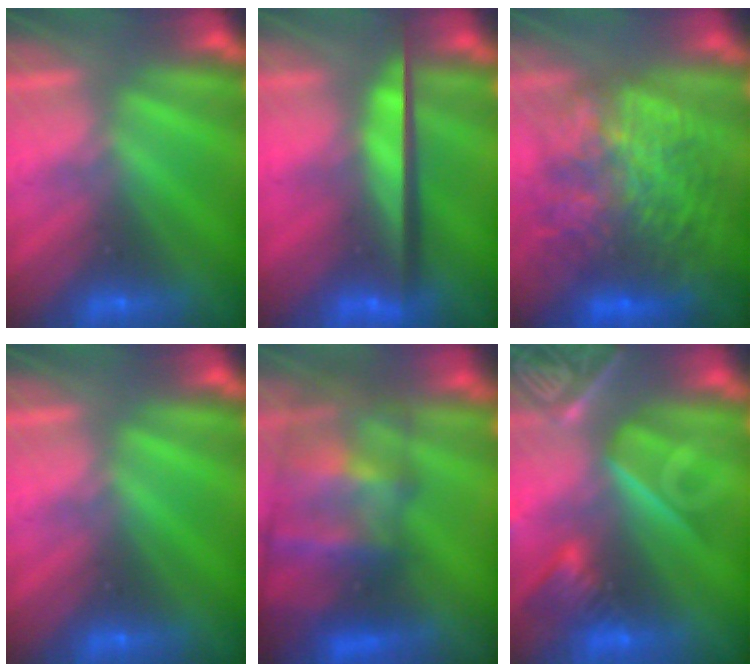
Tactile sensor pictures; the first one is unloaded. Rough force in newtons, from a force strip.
{"total": 7.9}
{"total": 7.5}
{"total": 0.0}
{"total": 7.8}
{"total": 9.4}